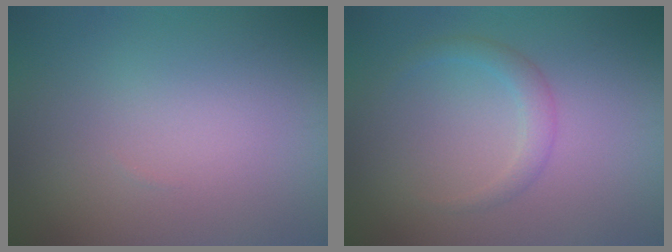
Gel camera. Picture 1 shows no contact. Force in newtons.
{"total": 1.7, "press": 1.7, "slide": 0.0}